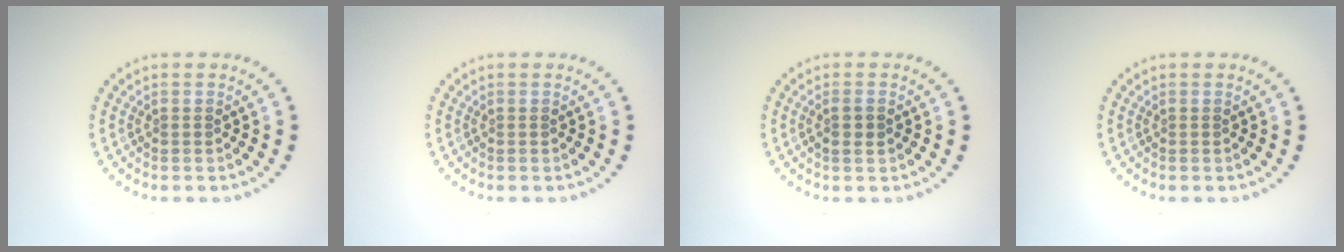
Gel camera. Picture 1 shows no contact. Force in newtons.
{"total": 0.0}
{"total": 1.3, "press": 1.3, "slide": 0.3}
{"total": 0.0}